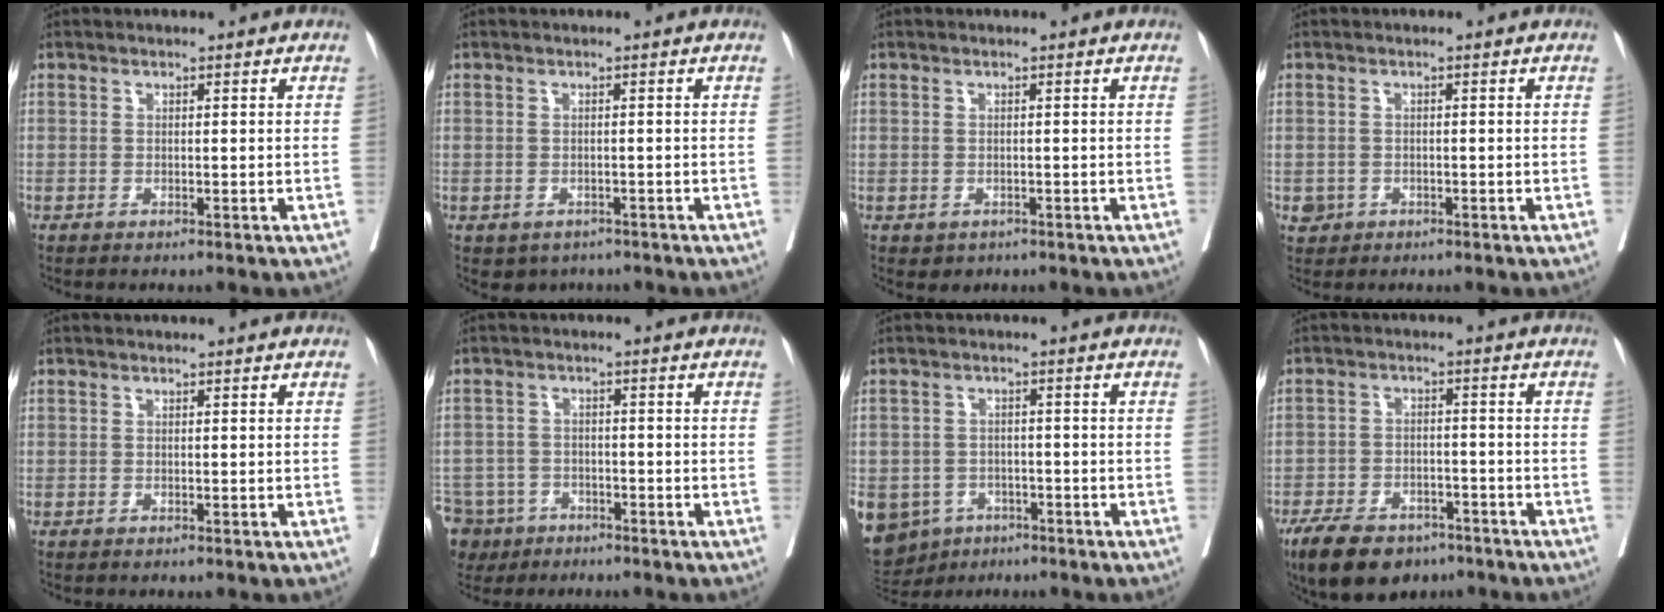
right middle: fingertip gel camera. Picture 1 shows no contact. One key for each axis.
{"total": 3.0, "fx": -2.1, "fy": 2.1, "fz": 0.6, "tx": -0.005, "ty": 0.002, "tz": -0.025}
{"total": 1.3, "fx": -0.6, "fy": 1.1, "fz": 0.4, "tx": -0.009, "ty": 0.000, "tz": 0.000}
{"total": 1.8, "fx": -0.8, "fy": 1.6, "fz": 0.3, "tx": -0.003, "ty": 0.006, "tz": -0.009}
{"total": 0.0}
{"total": 11.3, "fx": -7.1, "fy": 8.4, "fz": 2.8, "tx": -0.097, "ty": -0.006, "tz": -0.114}
{"total": 12.9, "fx": -6.7, "fy": 10.3, "fz": 4.1, "tx": -0.124, "ty": -0.002, "tz": -0.090}
{"total": 11.2, "fx": -8.1, "fy": 5.4, "fz": 5.5, "tx": -0.098, "ty": -0.004, "tz": -0.129}